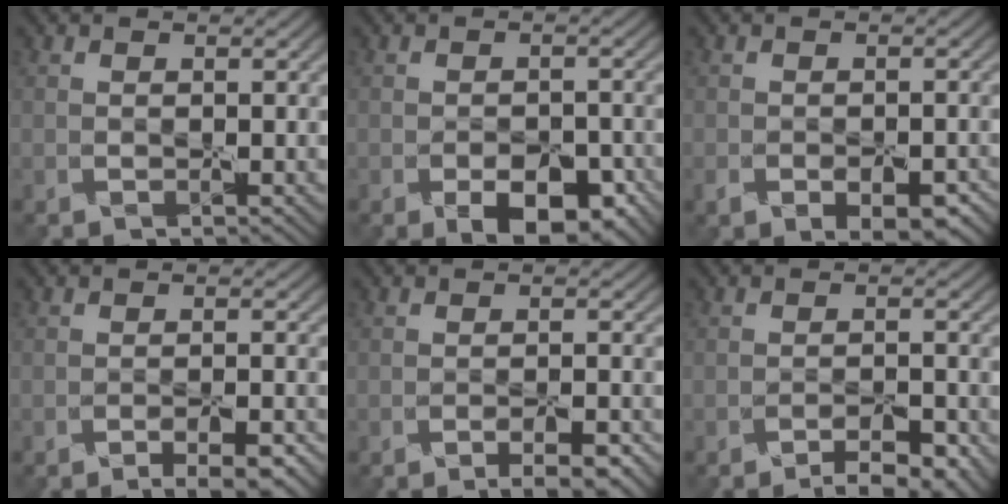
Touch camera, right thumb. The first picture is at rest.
{"total": 5.3, "force": [-3.0, 2.6, 3.5], "torque": [-0.041, -0.004, -0.035]}
{"total": 5.7, "force": [-3.1, 2.8, 3.8], "torque": [-0.054, -0.015, -0.032]}
{"total": 4.1, "force": [-3.1, 0.4, 2.6], "torque": [-0.027, 0.005, -0.043]}
{"total": 3.9, "force": [-2.8, 0.5, 2.6], "torque": [-0.025, 0.001, -0.039]}
{"total": 4.3, "force": [-3.5, 0.6, 2.4], "torque": [-0.024, 0.007, -0.050]}